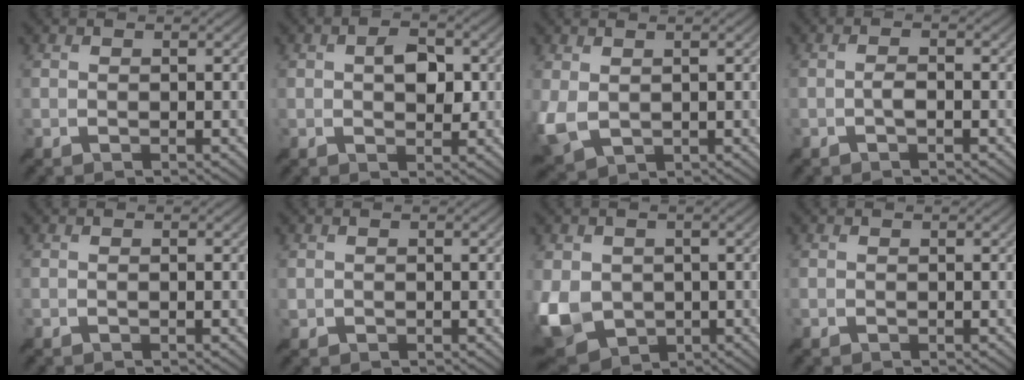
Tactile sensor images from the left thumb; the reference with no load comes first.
{"total": 4.0, "force": [0.5, 2.2, 3.3], "torque": [-0.057, 0.003, 0.004]}
{"total": 4.8, "force": [-0.1, 3.1, 3.7], "torque": [-0.105, -0.008, 0.003]}
{"total": 1.6, "force": [-0.6, 0.2, 1.4], "torque": [-0.029, 0.007, -0.015]}
{"total": 0.0}
{"total": 0.6, "force": [0.0, 0.6, 0.1], "torque": [-0.002, -0.002, 0.002]}
{"total": 7.9, "force": [-0.9, 6.4, 4.5], "torque": [-0.142, -0.027, -0.015]}
{"total": 0.0}